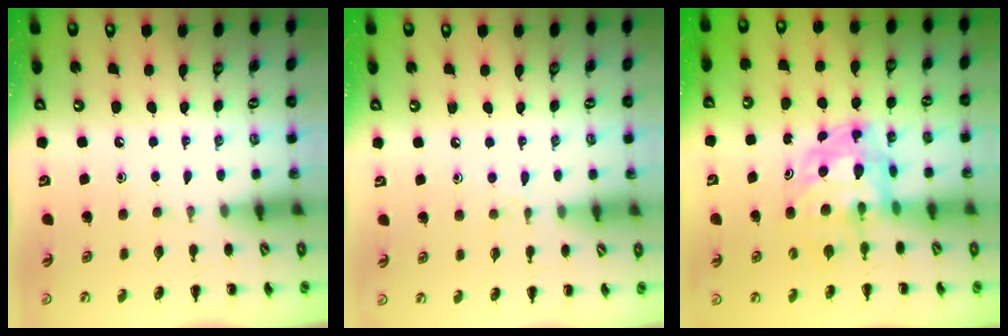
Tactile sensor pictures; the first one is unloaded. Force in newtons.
{"total": 4.1, "press": 3.9, "slide": 1.2}
{"total": 6.5, "press": 6.3, "slide": 1.7}